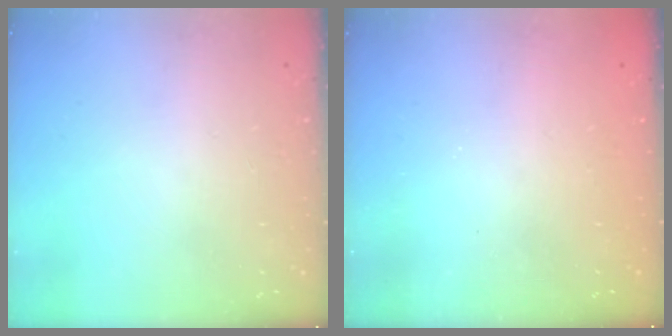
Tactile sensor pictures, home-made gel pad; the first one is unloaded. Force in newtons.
{"total": 2.3, "press": 2.1, "slide": 1.0}